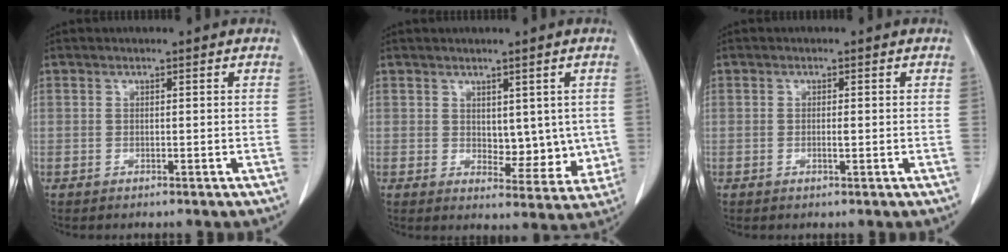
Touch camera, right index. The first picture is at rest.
{"total": 6.4, "force": [0.6, 3.8, 5.1], "torque": [-0.049, -0.007, 0.021]}
{"total": 0.9, "force": [0.0, 0.1, 0.9], "torque": [-0.016, 0.000, 0.003]}